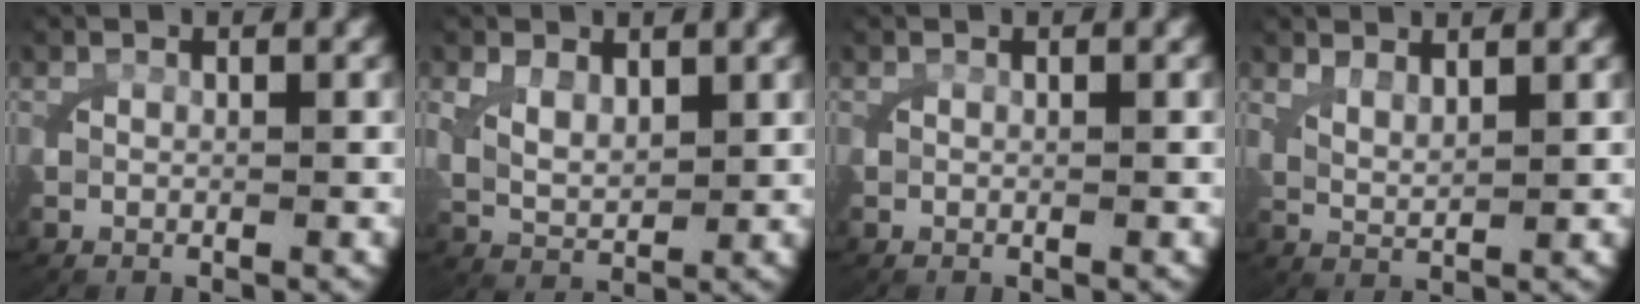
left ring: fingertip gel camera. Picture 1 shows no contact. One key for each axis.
{"total": 3.2, "fx": 1.0, "fy": 2.2, "fz": 2.1, "tx": -0.056, "ty": -0.018, "tz": 0.028}
{"total": 0.0}
{"total": 2.1, "fx": 1.5, "fy": 0.6, "fz": 1.4, "tx": -0.035, "ty": -0.011, "tz": 0.034}